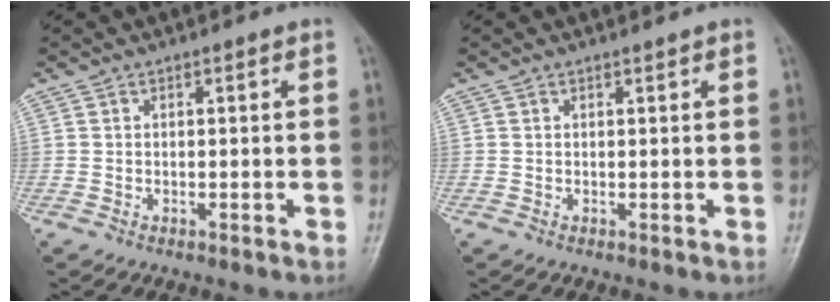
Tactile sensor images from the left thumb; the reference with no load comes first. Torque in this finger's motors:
{"motor_torque": [-0.12, -0.09, -0.16, -0.09, 0.01]}